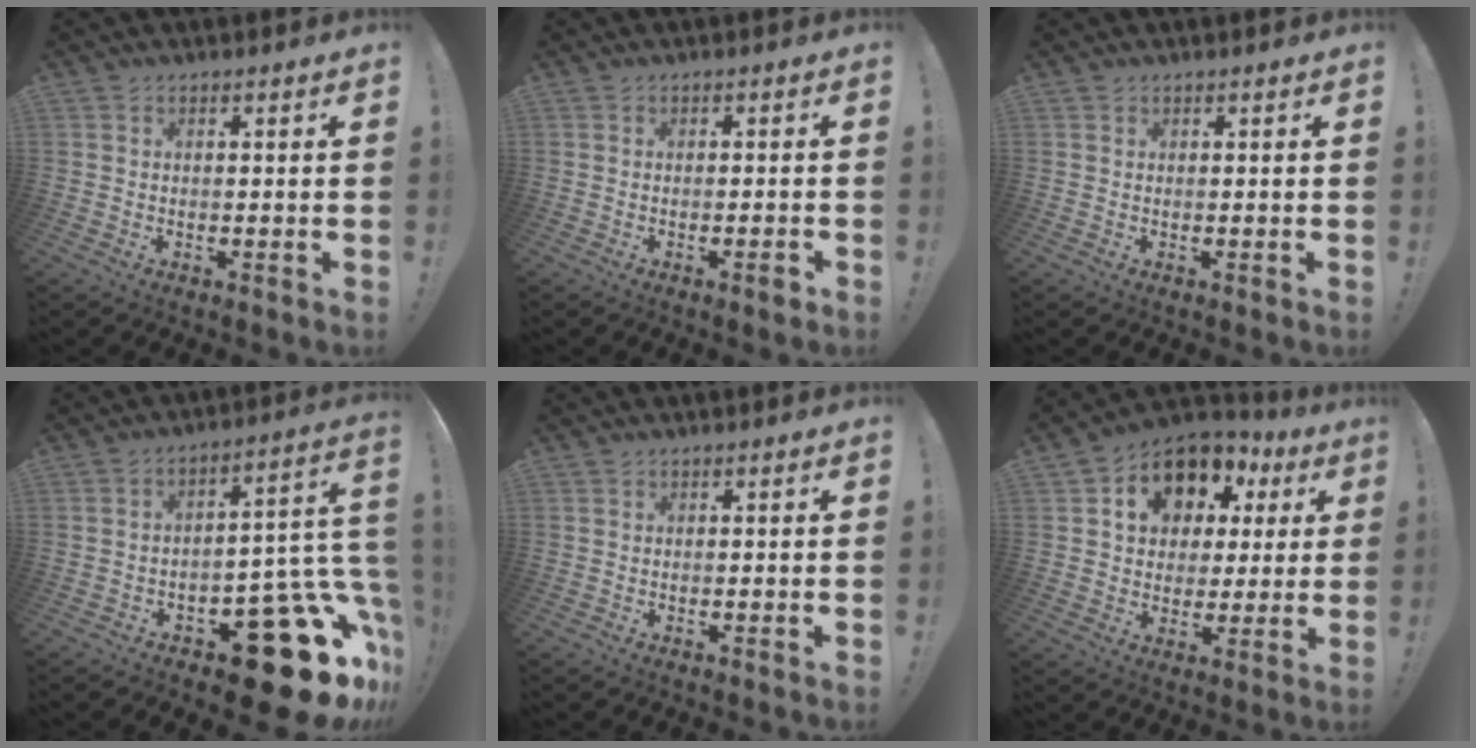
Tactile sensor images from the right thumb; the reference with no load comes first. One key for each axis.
{"total": 2.0, "fx": -1.2, "fy": 0.3, "fz": 1.6, "tx": -0.027, "ty": 0.006, "tz": -0.019}
{"total": 0.0}
{"total": 22.3, "fx": -11.2, "fy": 10.5, "fz": 16.2, "tx": -0.146, "ty": 0.063, "tz": -0.163}
{"total": 0.0}
{"total": 13.4, "fx": 5.5, "fy": 10.1, "fz": 6.8, "tx": -0.108, "ty": -0.024, "tz": 0.104}